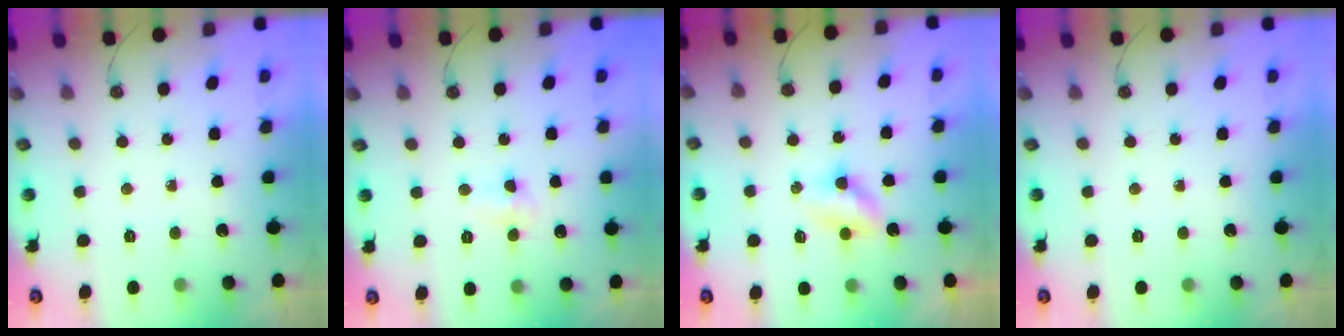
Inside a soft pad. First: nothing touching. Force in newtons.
{"total": 4.3, "press": 2.6, "slide": 3.4}
{"total": 3.7, "press": 3.6, "slide": 0.6}
{"total": 0.0}